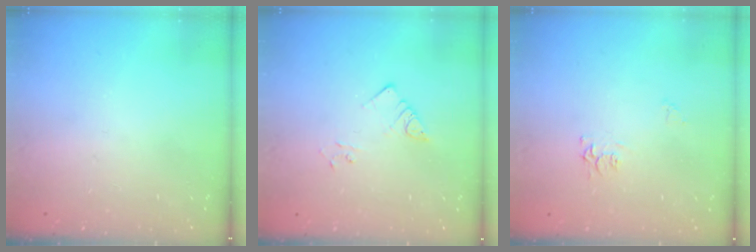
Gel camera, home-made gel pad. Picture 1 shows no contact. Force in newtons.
{"total": 2.2, "press": 2.2, "slide": 0.2}
{"total": 5.0, "press": 5.0, "slide": 0.7}